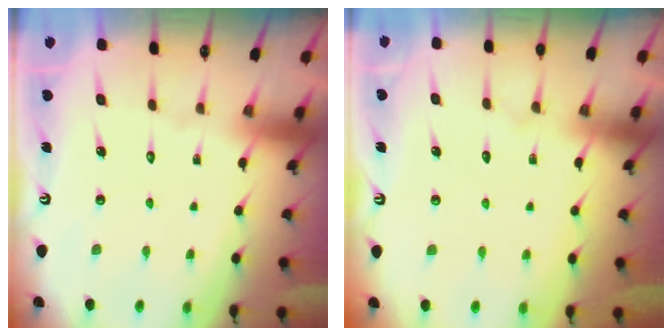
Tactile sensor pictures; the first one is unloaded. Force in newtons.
{"total": 5.7, "press": 5.7, "slide": 0.7}